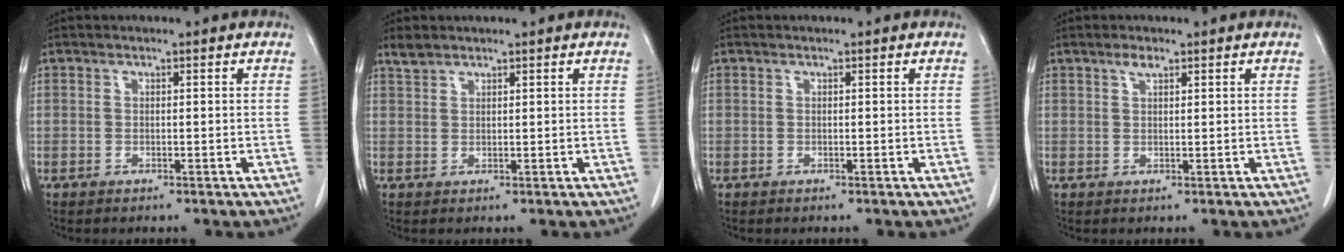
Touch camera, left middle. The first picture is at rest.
{"total": 1.7, "force": [1.6, 0.5, 0.4], "torque": [-0.012, 0.007, 0.034]}
{"total": 0.0}
{"total": 1.4, "force": [1.0, 0.4, 1.0], "torque": [-0.022, 0.000, 0.018]}